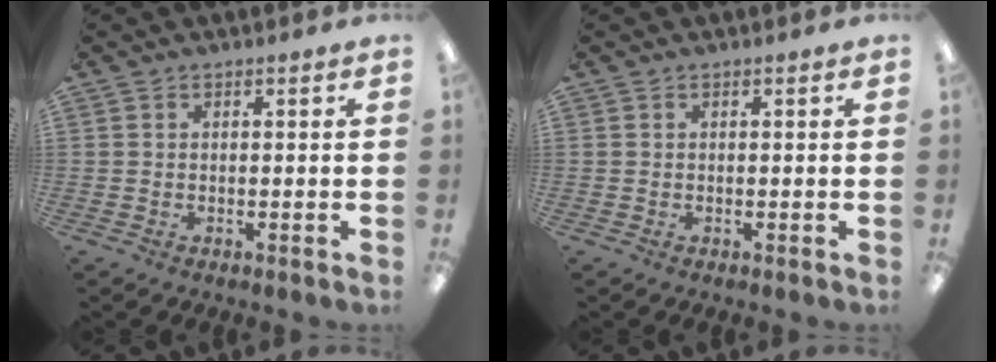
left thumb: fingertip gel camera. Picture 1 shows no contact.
{"total": 0.0}